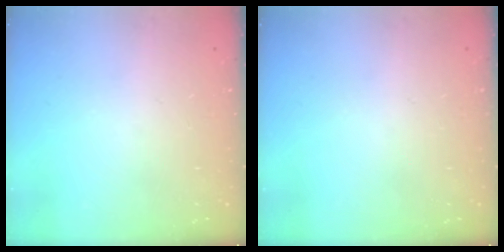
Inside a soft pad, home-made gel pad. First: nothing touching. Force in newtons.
{"total": 0.0}